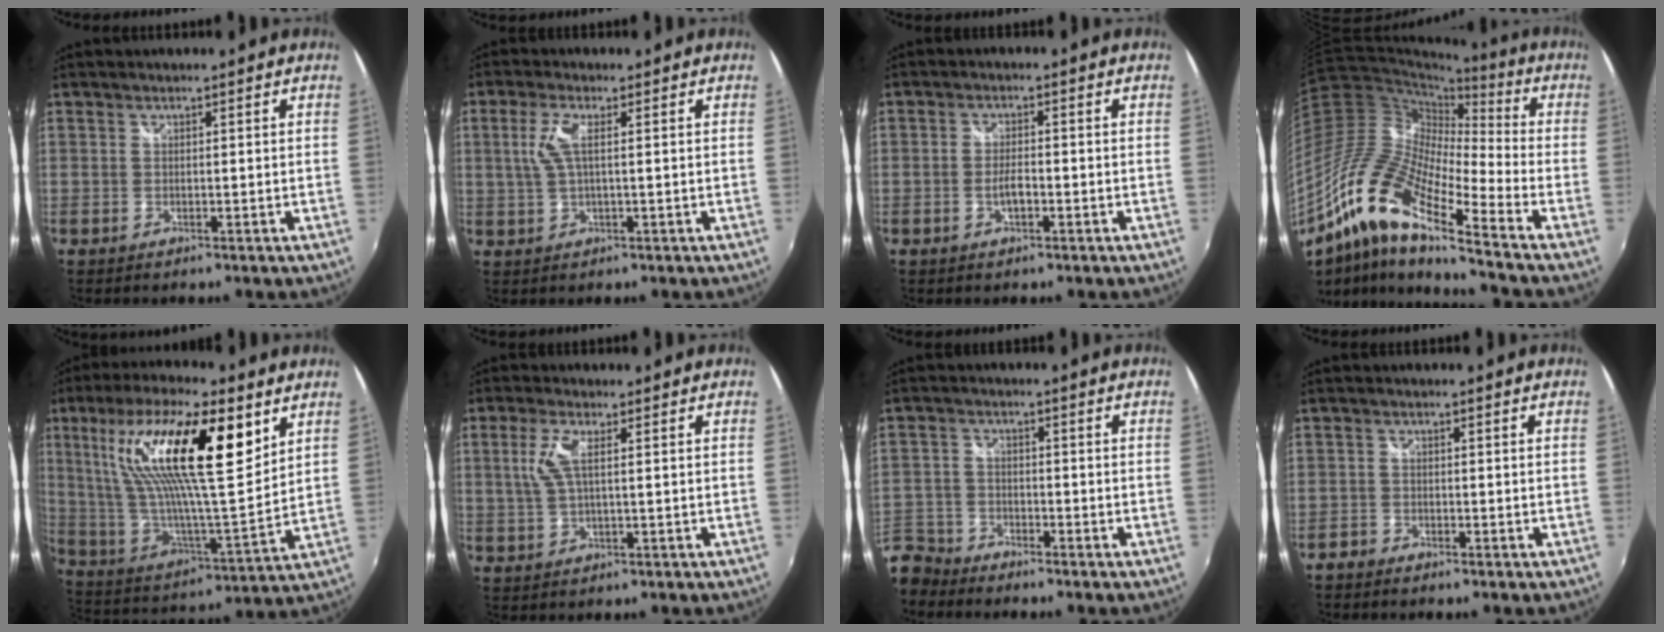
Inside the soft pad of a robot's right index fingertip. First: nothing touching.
{"total": 4.7, "force": [0.8, 1.0, 4.5], "torque": [-0.096, 0.003, 0.019]}
{"total": 2.7, "force": [-1.0, 1.0, 2.3], "torque": [-0.045, -0.001, -0.019]}
{"total": 17.5, "force": [-11.0, 3.4, 13.2], "torque": [-0.240, -0.002, -0.238]}
{"total": 25.0, "force": [11.2, 6.4, 21.4], "torque": [-0.386, 0.020, 0.200]}
{"total": 4.9, "force": [1.0, 1.2, 4.7], "torque": [-0.102, 0.004, 0.023]}
{"total": 8.5, "force": [-7.2, 4.4, 1.2], "torque": [-0.050, 0.011, -0.151]}
{"total": 1.9, "force": [-1.7, 0.8, 0.1], "torque": [-0.007, -0.001, -0.037]}